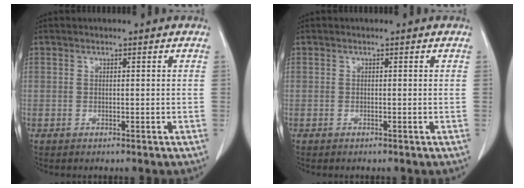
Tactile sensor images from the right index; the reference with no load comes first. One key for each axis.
{"total": 0.0}